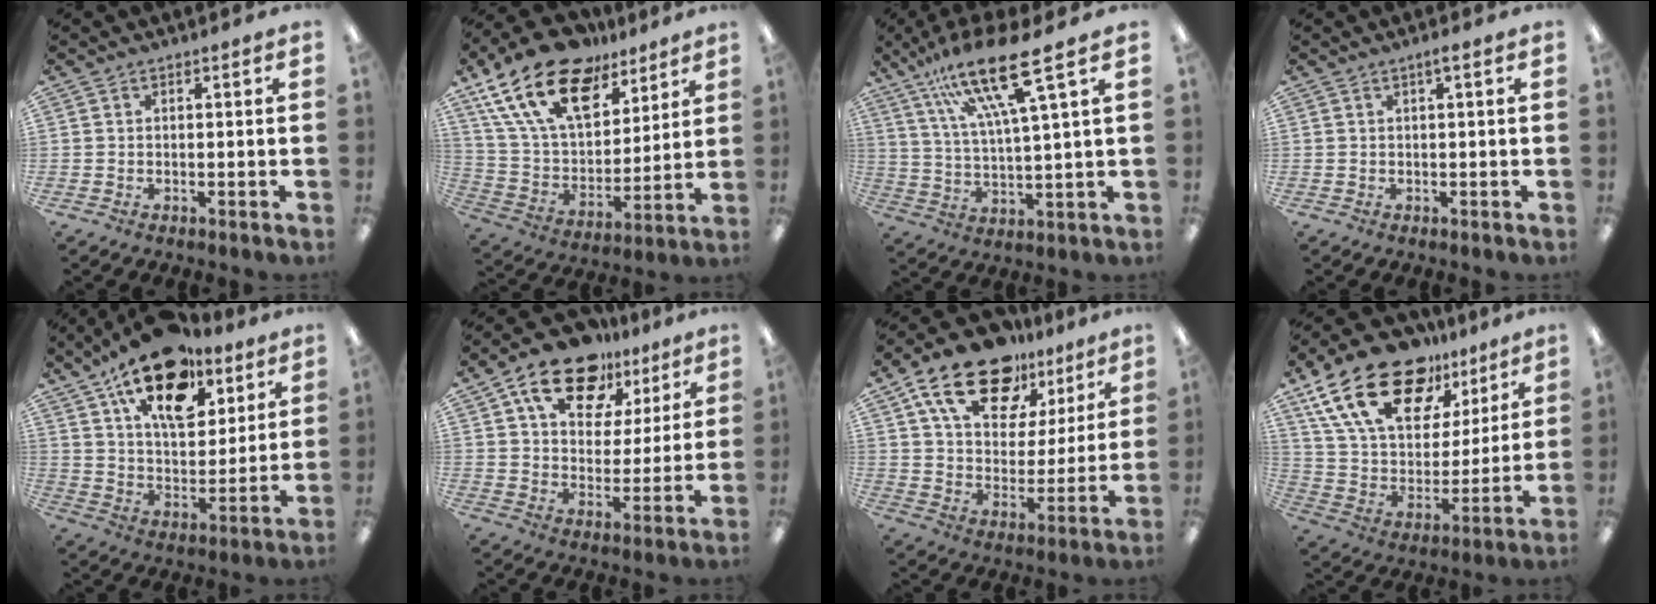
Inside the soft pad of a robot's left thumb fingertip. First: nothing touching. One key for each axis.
{"total": 21.8, "fx": 13.6, "fy": 12.1, "fz": 12.0, "tx": -0.228, "ty": -0.071, "tz": 0.245}
{"total": 17.6, "fx": 11.1, "fy": 3.2, "fz": 13.3, "tx": -0.249, "ty": -0.049, "tz": 0.177}
{"total": 1.4, "fx": 0.5, "fy": 0.1, "fz": 1.3, "tx": -0.026, "ty": 0.002, "tz": 0.008}
{"total": 19.0, "fx": 11.8, "fy": 9.8, "fz": 11.1, "tx": -0.171, "ty": -0.061, "tz": 0.204}
{"total": 16.8, "fx": 11.2, "fy": 9.5, "fz": 8.1, "tx": -0.136, "ty": -0.057, "tz": 0.198}
{"total": 19.5, "fx": 13.0, "fy": 10.4, "fz": 10.1, "tx": -0.176, "ty": -0.066, "tz": 0.231}
{"total": 23.5, "fx": 15.0, "fy": 12.5, "fz": 13.1, "tx": -0.249, "ty": -0.083, "tz": 0.268}